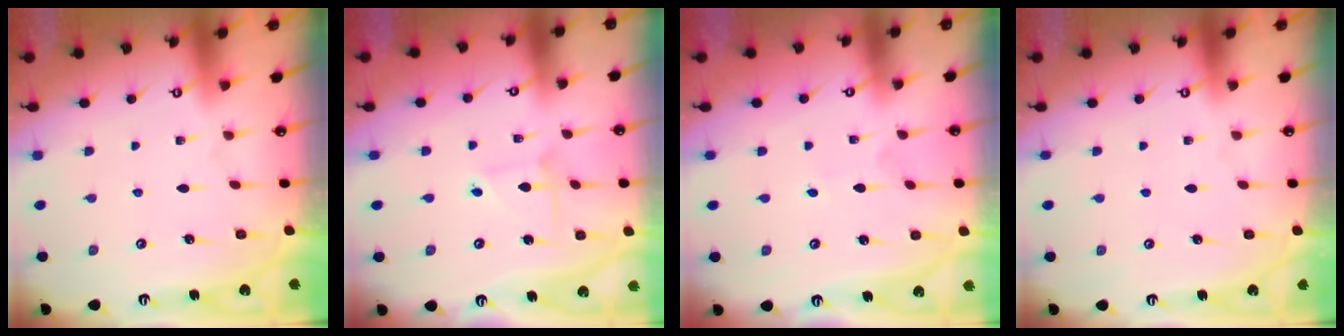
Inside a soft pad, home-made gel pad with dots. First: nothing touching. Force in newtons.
{"total": 2.3, "press": 2.3, "slide": 0.3}
{"total": 1.0, "press": 1.0, "slide": 0.0}
{"total": 0.0}